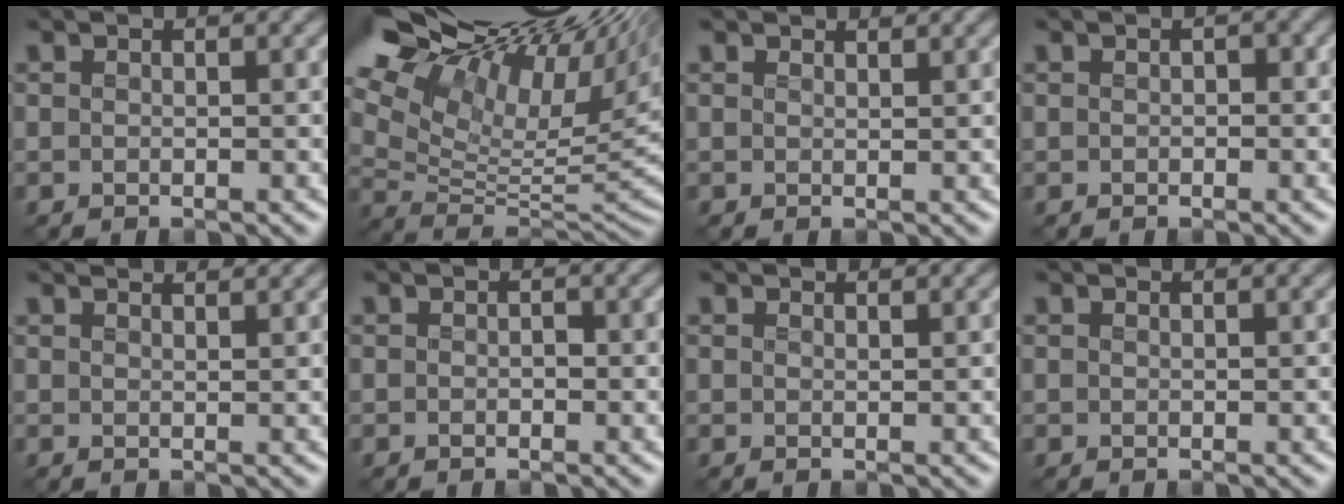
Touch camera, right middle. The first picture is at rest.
{"total": 18.8, "force": [10.7, 7.9, 13.4], "torque": [-0.241, 0.055, 0.189]}
{"total": 1.6, "force": [1.5, 0.4, 0.2], "torque": [-0.013, 0.003, 0.019]}
{"total": 0.8, "force": [-0.2, 0.8, 0.2], "torque": [-0.003, -0.003, -0.008]}
{"total": 3.0, "force": [2.7, 0.7, 1.1], "torque": [-0.011, 0.010, 0.018]}
{"total": 0.8, "force": [-0.3, 0.6, 0.5], "torque": [-0.009, -0.005, -0.007]}
{"total": 1.2, "force": [1.2, 0.3, 0.2], "torque": [-0.012, 0.001, 0.017]}
{"total": 0.5, "force": [0.5, 0.2, 0.0], "torque": [-0.004, -0.001, 0.010]}